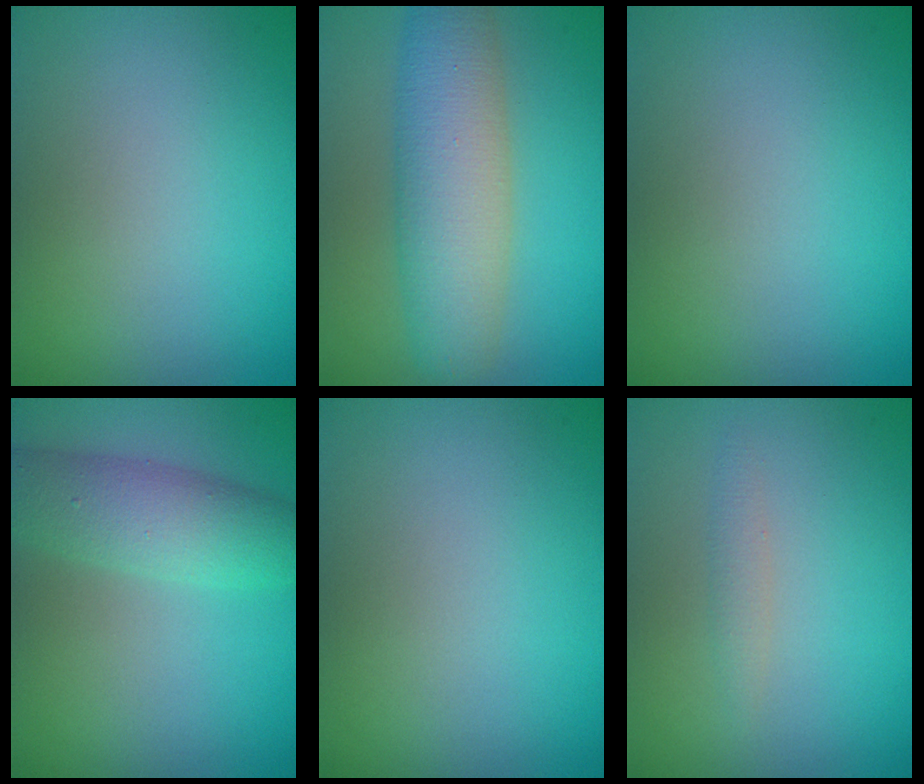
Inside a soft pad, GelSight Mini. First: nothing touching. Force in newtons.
{"total": 6.9, "press": 6.9, "slide": 0.3}
{"total": 0.0}
{"total": 4.7, "press": 4.7, "slide": 0.2}
{"total": 0.0}
{"total": 1.0, "press": 1.0, "slide": 0.0}